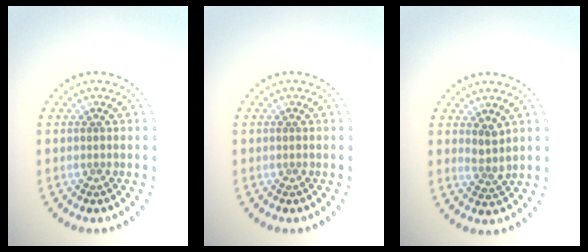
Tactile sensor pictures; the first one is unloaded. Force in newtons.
{"total": 0.0}
{"total": 1.6, "press": 1.3, "slide": 1.0}